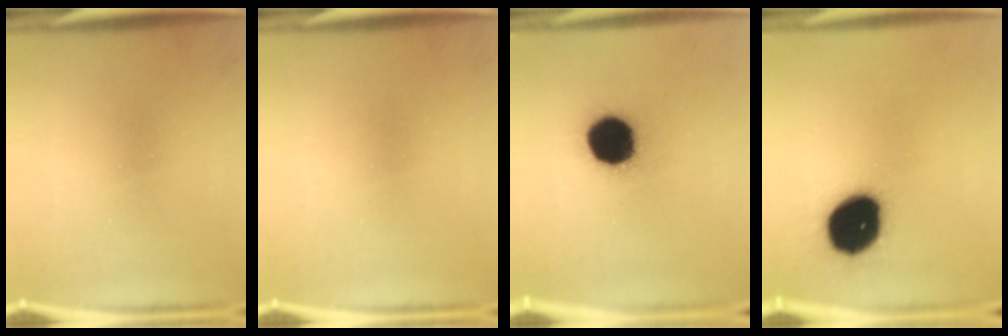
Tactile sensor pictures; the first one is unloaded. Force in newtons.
{"total": 0.0}
{"total": 17.0}
{"total": 19.1}